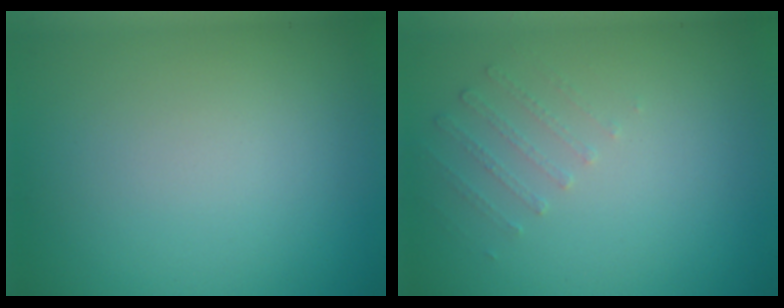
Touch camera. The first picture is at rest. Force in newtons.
{"total": 1.1, "press": 0.7, "slide": 0.8}